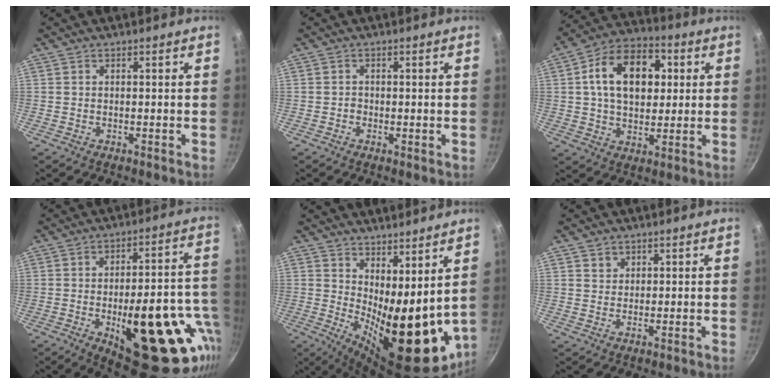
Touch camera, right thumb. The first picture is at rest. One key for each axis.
{"total": 0.7, "fx": -0.2, "fy": 0.6, "fz": 0.2, "tx": -0.002, "ty": -0.001, "tz": -0.006}
{"total": 16.5, "fx": 3.4, "fy": 11.1, "fz": 11.7, "tx": -0.152, "ty": 0.017, "tz": 0.043}
{"total": 28.9, "fx": -8.5, "fy": 12.1, "fz": 24.8, "tx": -0.275, "ty": 0.014, "tz": -0.099}
{"total": 18.6, "fx": 4.0, "fy": 8.1, "fz": 16.3, "tx": -0.194, "ty": -0.046, "tz": 0.079}
{"total": 1.8, "fx": 1.0, "fy": 1.5, "fz": 0.3, "tx": 0.007, "ty": -0.002, "tz": 0.013}